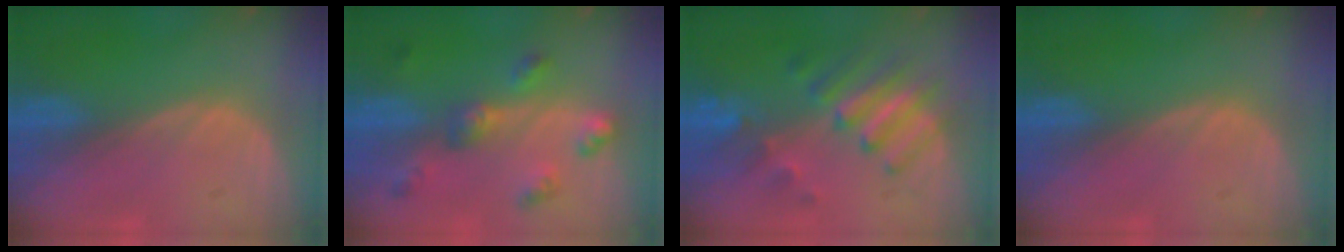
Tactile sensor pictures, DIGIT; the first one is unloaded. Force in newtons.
{"total": 6.5, "press": 5.8, "slide": 2.9}
{"total": 7.5, "press": 7.2, "slide": 2.0}
{"total": 0.0}